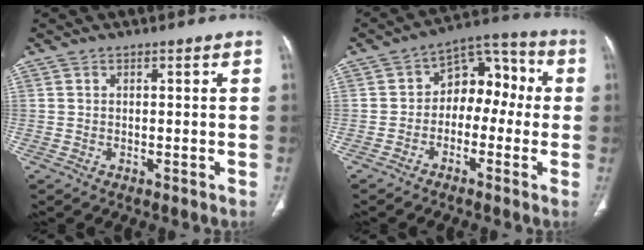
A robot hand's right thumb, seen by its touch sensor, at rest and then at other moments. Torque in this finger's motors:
{"motor_torque": [-0.35, 0.56, 0.01, -0.15, 0.10]}